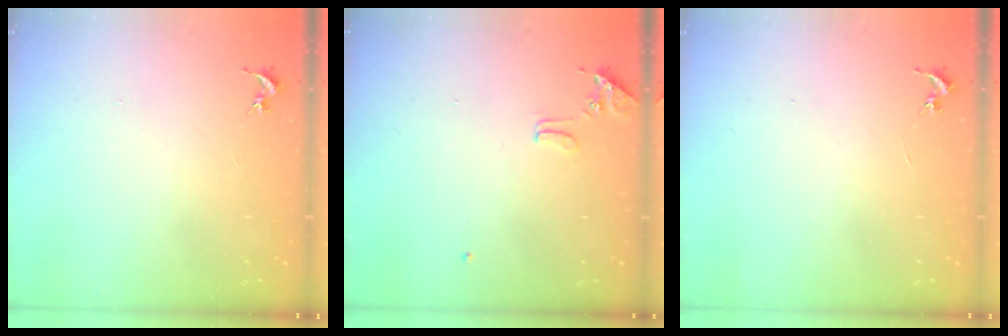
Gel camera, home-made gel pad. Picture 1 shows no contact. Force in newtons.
{"total": 8.0, "press": 7.9, "slide": 0.7}
{"total": 0.0}